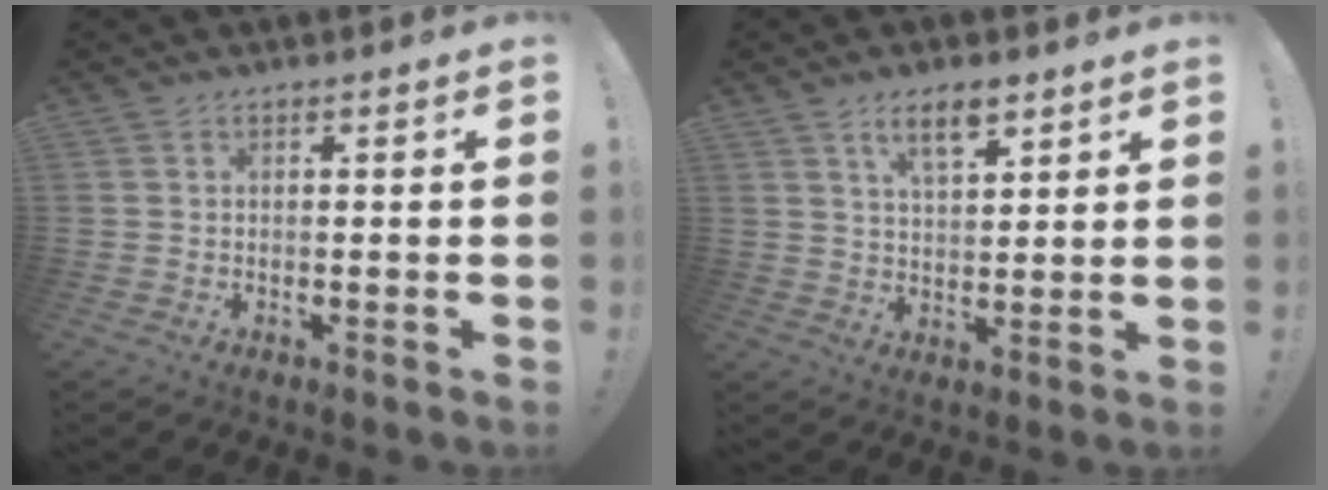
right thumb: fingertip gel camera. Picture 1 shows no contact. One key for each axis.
{"total": 7.9, "fx": 5.1, "fy": 3.3, "fz": 5.1, "tx": -0.080, "ty": -0.019, "tz": 0.090}